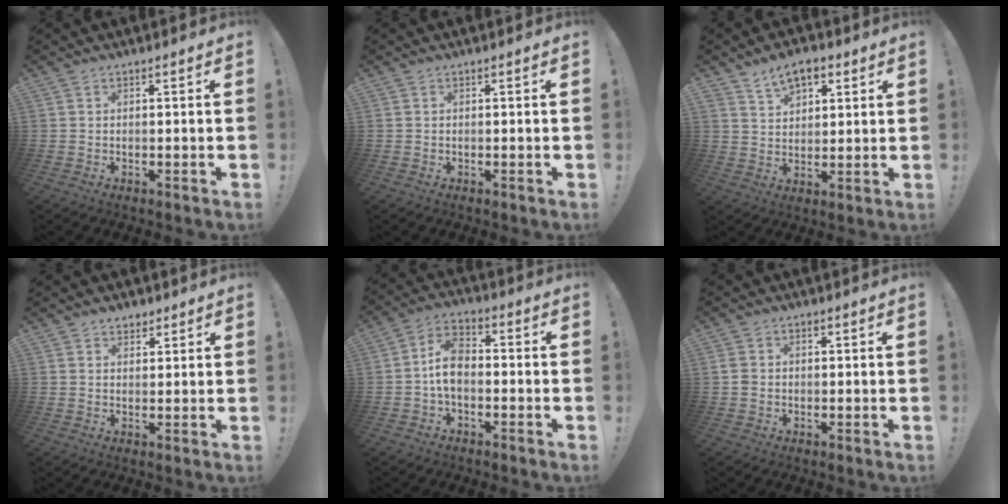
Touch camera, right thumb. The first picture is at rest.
{"total": 0.0}
{"total": 8.5, "force": [5.0, 5.4, 4.2], "torque": [-0.060, -0.017, 0.095]}
{"total": 3.3, "force": [2.5, 2.1, 0.6], "torque": [0.008, -0.017, 0.041]}
{"total": 8.6, "force": [-1.5, 5.6, 6.4], "torque": [-0.123, 0.012, -0.025]}
{"total": 2.3, "force": [0.2, 2.0, 1.1], "torque": [-0.017, 0.004, 0.004]}